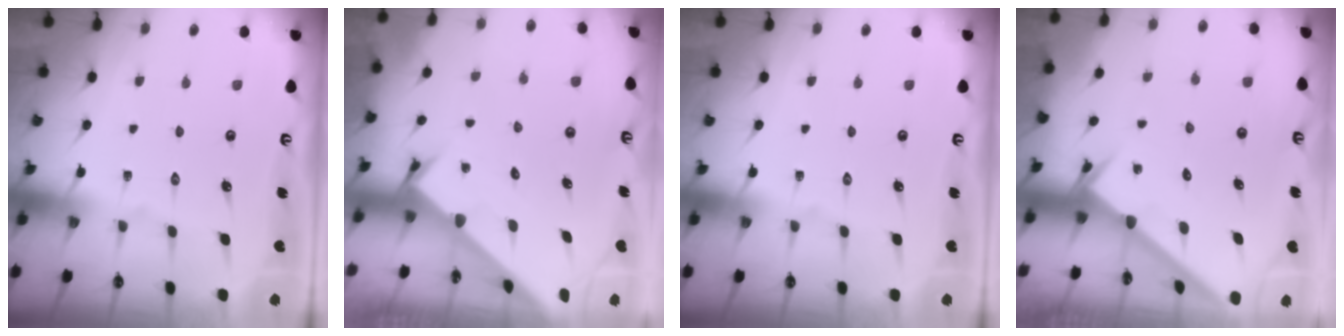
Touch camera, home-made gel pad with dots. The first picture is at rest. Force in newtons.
{"total": 2.3, "press": 2.3, "slide": 0.2}
{"total": 0.0}
{"total": 1.8, "press": 1.8, "slide": 0.2}